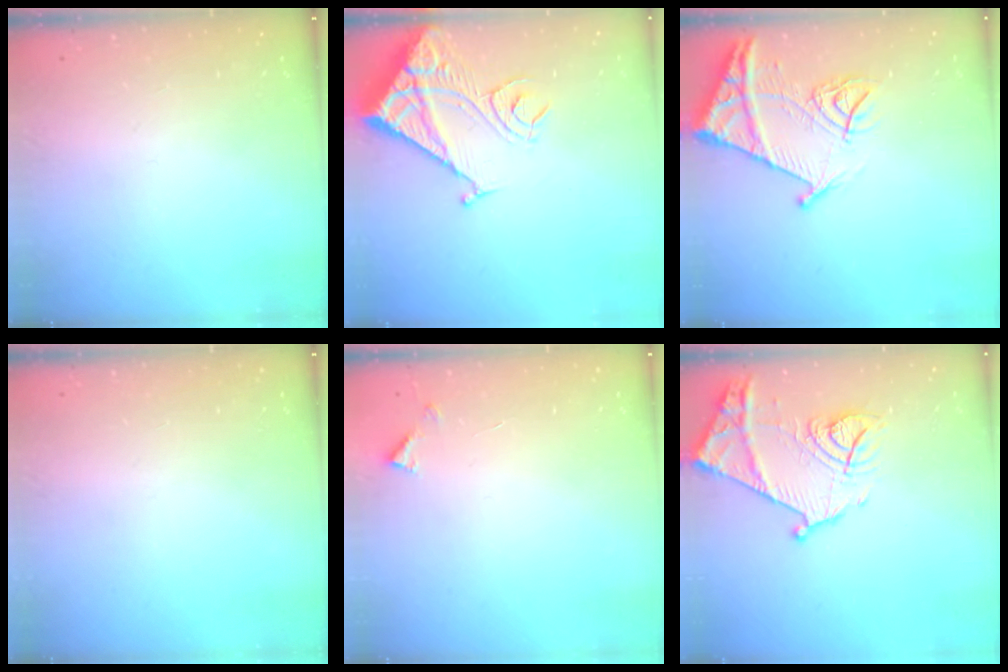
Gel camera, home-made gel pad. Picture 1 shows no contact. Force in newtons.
{"total": 13.7, "press": 13.6, "slide": 1.6}
{"total": 13.6, "press": 13.6, "slide": 1.5}
{"total": 0.0}
{"total": 4.3, "press": 4.2, "slide": 0.3}
{"total": 16.5, "press": 16.4, "slide": 1.4}